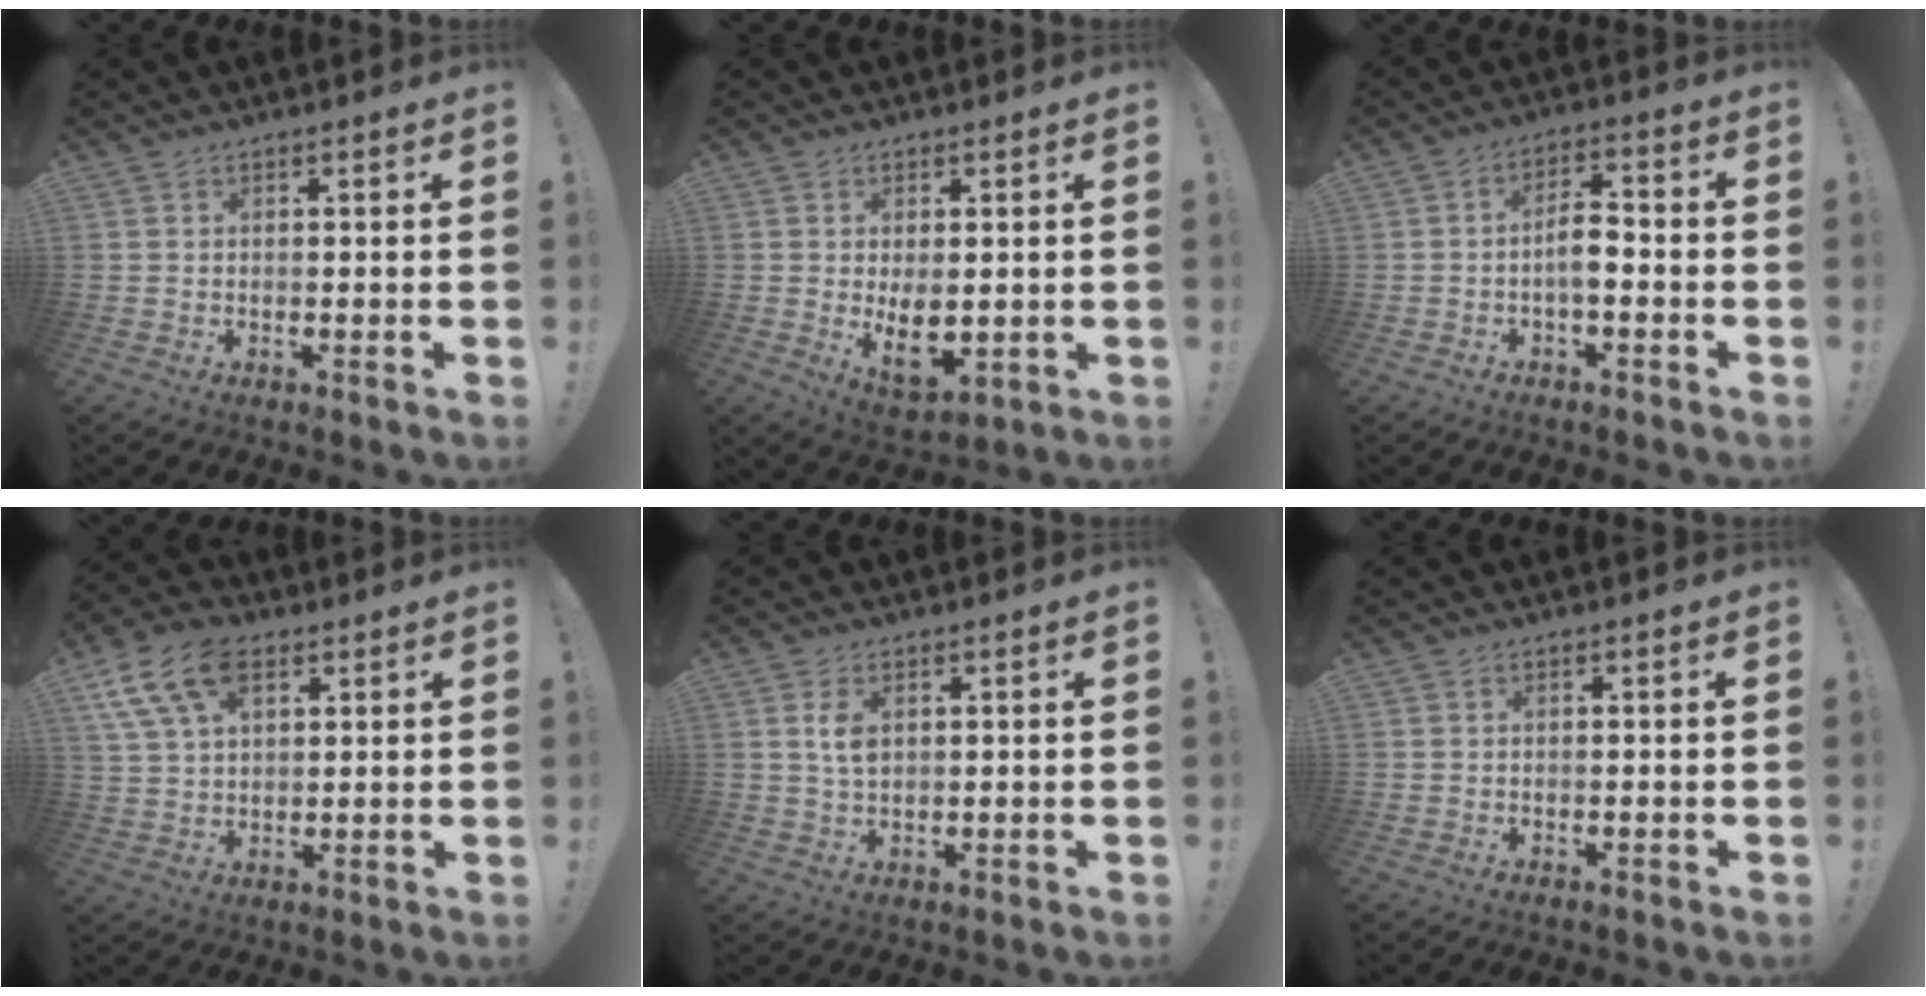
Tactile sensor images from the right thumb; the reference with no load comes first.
{"total": 8.0, "force": [0.4, 4.2, 6.8], "torque": [-0.094, -0.021, 0.011]}
{"total": 6.6, "force": [-1.7, 3.0, 5.7], "torque": [-0.101, 0.013, -0.030]}
{"total": 13.8, "force": [6.9, 8.2, 8.7], "torque": [-0.166, -0.019, 0.129]}
{"total": 4.6, "force": [1.4, 2.7, 3.4], "torque": [-0.046, -0.004, 0.021]}
{"total": 0.0}